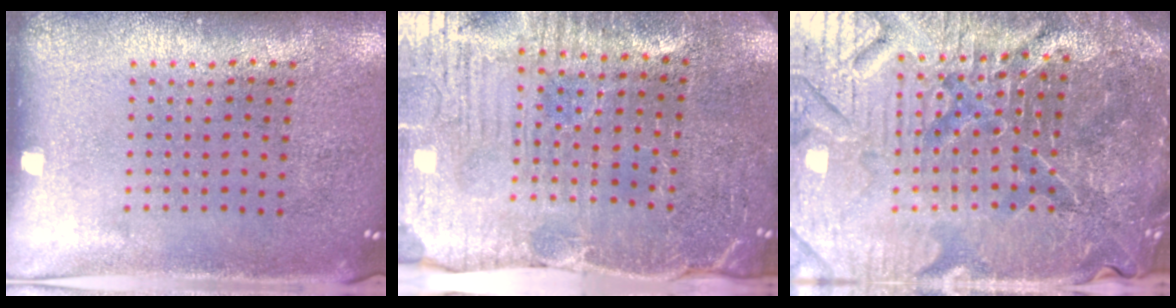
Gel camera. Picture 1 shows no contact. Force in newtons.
{"total": 3.9, "press": 3.9, "slide": 0.4}
{"total": 6.3, "press": 5.7, "slide": 2.8}